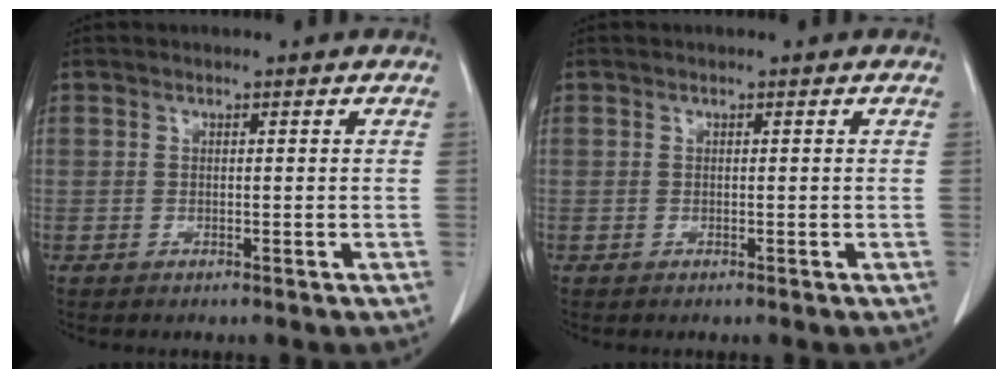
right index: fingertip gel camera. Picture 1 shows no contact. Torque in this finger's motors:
{"motor_torque": [0.00, 0.00, 0.01, 0.00]}